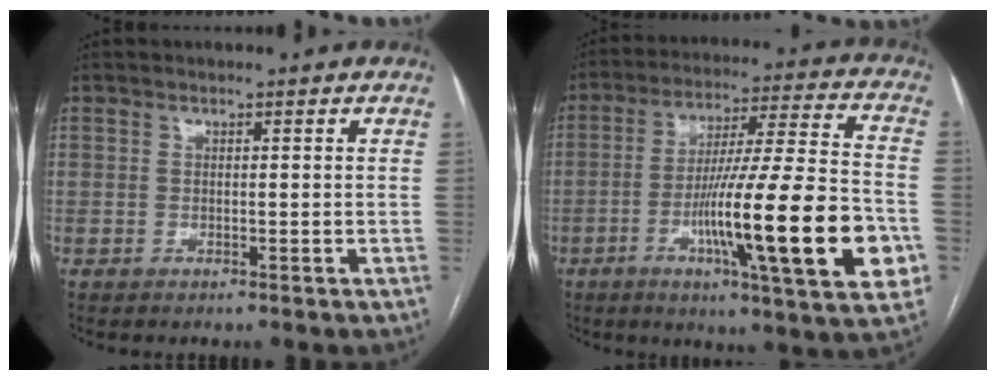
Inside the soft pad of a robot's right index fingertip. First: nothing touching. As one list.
[{"total": 23.3, "force": [-6.8, 1.3, 22.3], "torque": [-0.316, -0.013, -0.103]}]